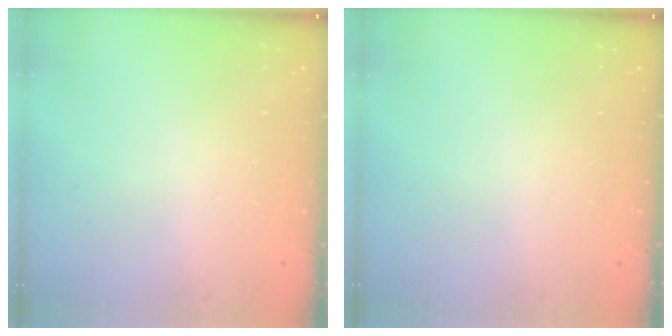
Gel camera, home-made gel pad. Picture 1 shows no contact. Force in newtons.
{"total": 0.0}